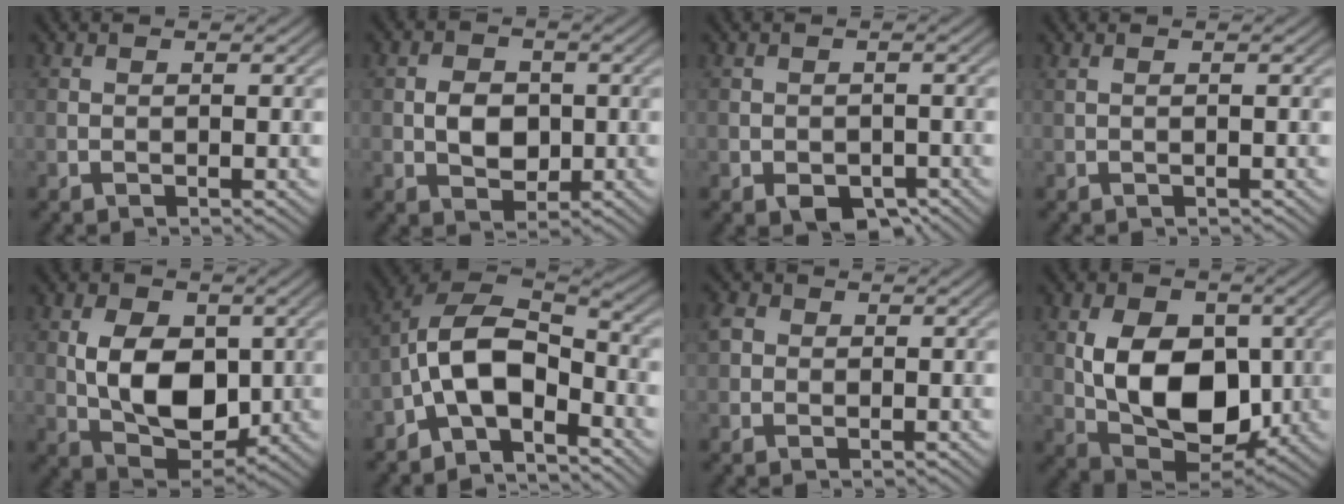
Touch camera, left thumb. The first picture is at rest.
{"total": 4.2, "force": [-0.3, 3.2, 2.7], "torque": [-0.049, -0.004, -0.009]}
{"total": 3.7, "force": [-2.1, 2.2, 2.1], "torque": [-0.032, -0.013, -0.032]}
{"total": 0.7, "force": [0.2, 0.0, 0.7], "torque": [-0.017, 0.003, -0.002]}
{"total": 9.4, "force": [0.5, 6.3, 7.0], "torque": [-0.141, -0.011, 0.012]}
{"total": 10.9, "force": [-4.8, 5.6, 8.0], "torque": [-0.154, 0.005, -0.108]}
{"total": 3.3, "force": [0.6, 2.9, 1.5], "torque": [-0.049, 0.011, 0.003]}
{"total": 12.0, "force": [0.1, 8.1, 8.8], "torque": [-0.165, -0.013, 0.005]}